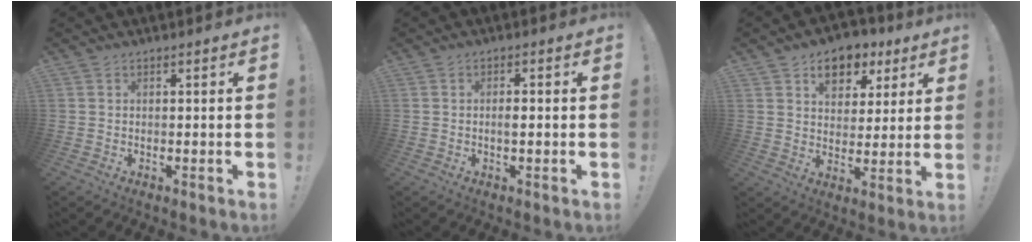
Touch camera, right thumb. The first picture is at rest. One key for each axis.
{"total": 1.7, "fx": -0.3, "fy": 0.4, "fz": 1.7, "tx": -0.030, "ty": 0.002, "tz": -0.007}
{"total": 9.4, "fx": 5.3, "fy": 6.5, "fz": 4.1, "tx": -0.052, "ty": -0.028, "tz": 0.097}